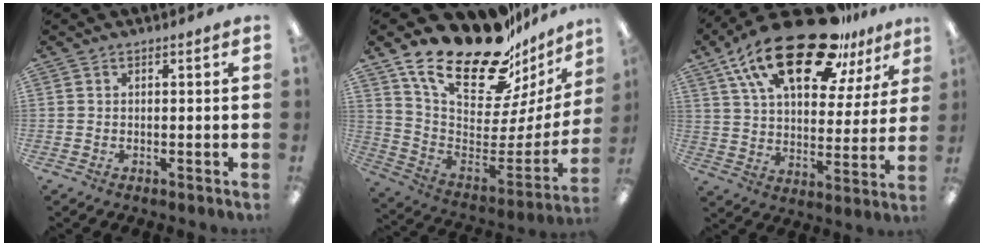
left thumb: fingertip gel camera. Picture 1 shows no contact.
{"total": 25.9, "force": [18.7, 10.0, 14.9], "torque": [-0.256, -0.136, 0.327]}
{"total": 25.0, "force": [16.4, 10.3, 15.8], "torque": [-0.277, -0.087, 0.282]}